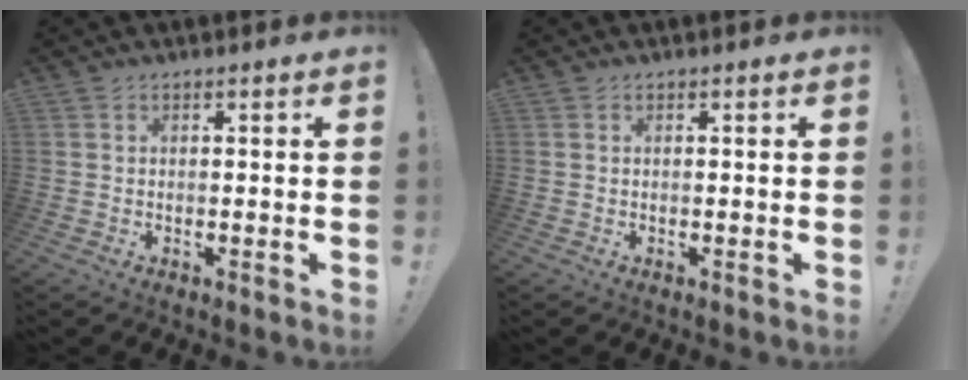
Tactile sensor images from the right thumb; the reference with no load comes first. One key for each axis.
{"total": 0.0}